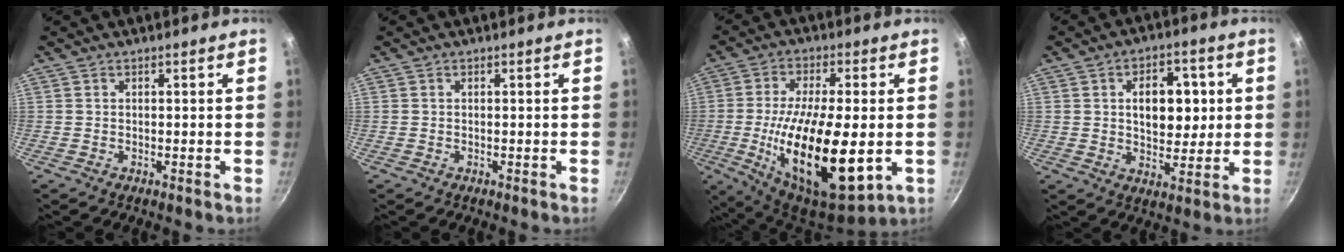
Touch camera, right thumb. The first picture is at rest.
{"total": 0.0}
{"total": 22.6, "force": [-3.4, 8.9, 20.5], "torque": [-0.372, -0.026, -0.038]}
{"total": 10.8, "force": [1.9, 6.8, 8.2], "torque": [-0.076, -0.002, 0.031]}